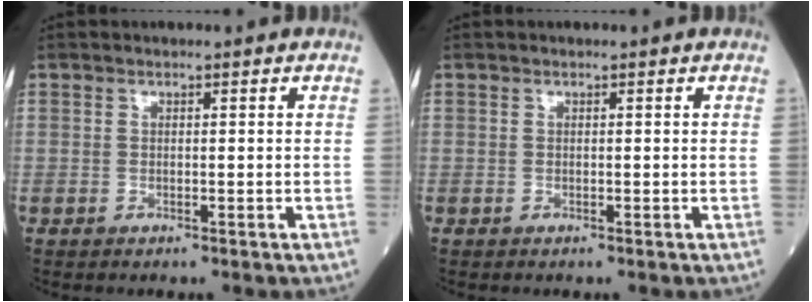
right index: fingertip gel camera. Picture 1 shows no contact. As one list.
[{"total": 0.0}]